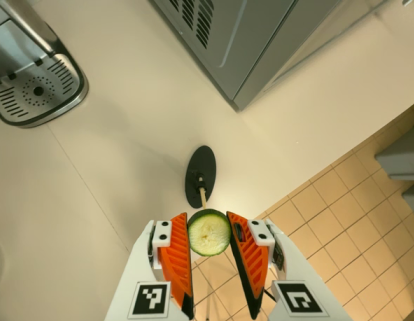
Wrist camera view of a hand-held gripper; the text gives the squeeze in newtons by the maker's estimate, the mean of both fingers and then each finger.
{"total": 8.2, "left": 8.0, "right": 8.4}